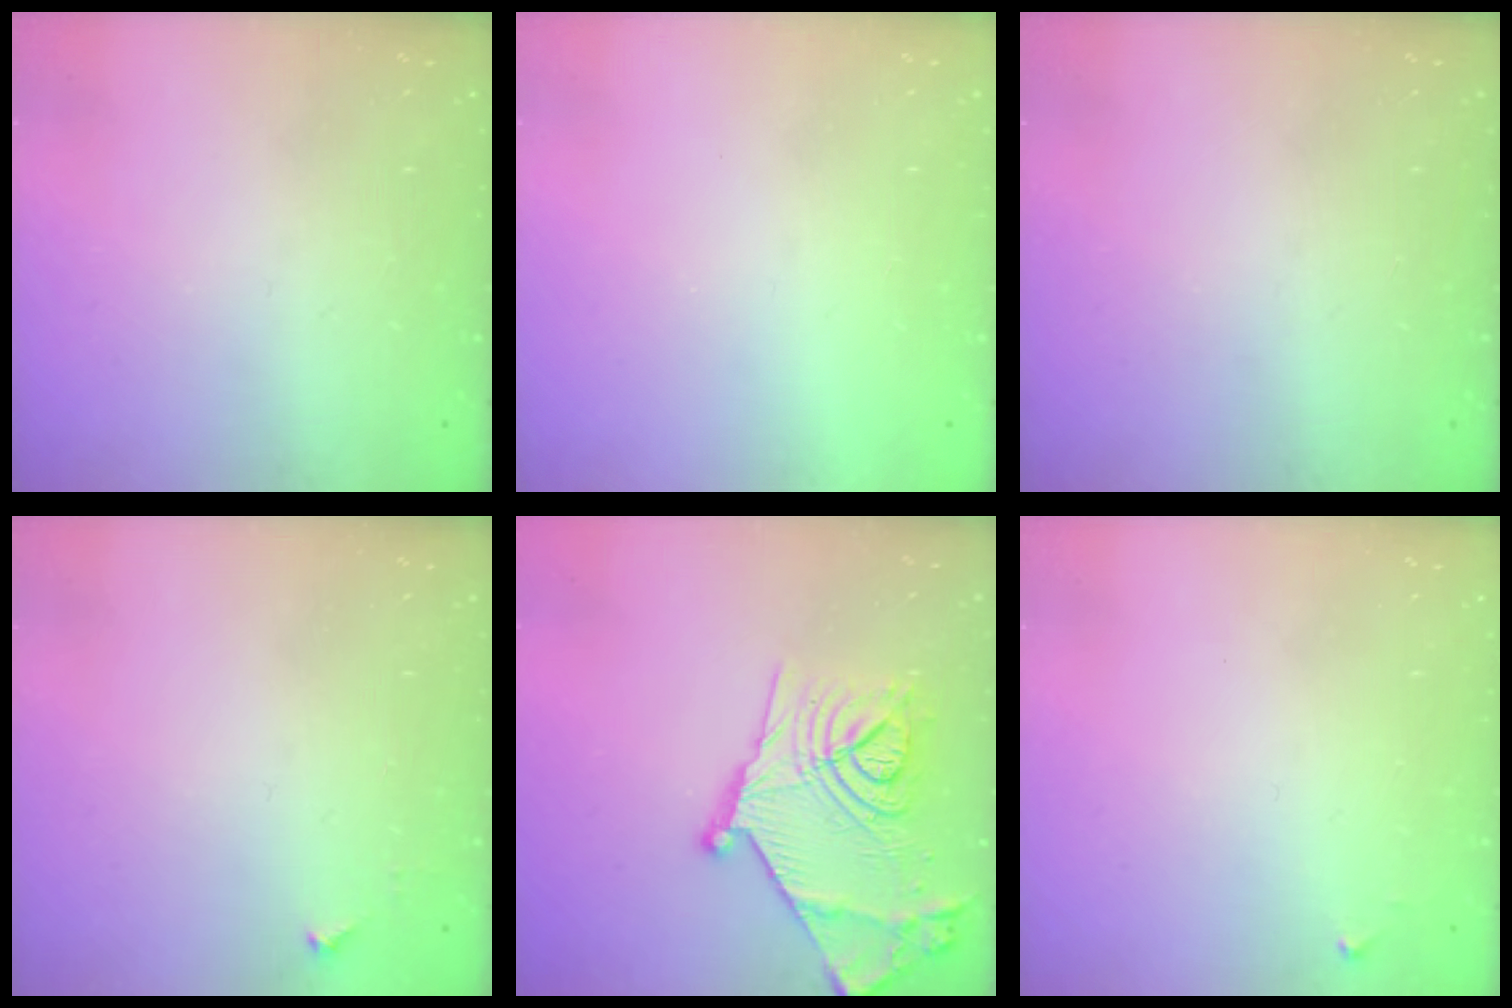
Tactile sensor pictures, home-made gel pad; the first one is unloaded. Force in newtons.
{"total": 1.5, "press": 1.5, "slide": 0.1}
{"total": 0.0}
{"total": 3.4, "press": 3.4, "slide": 0.4}
{"total": 22.3, "press": 22.3, "slide": 1.1}
{"total": 3.9, "press": 3.9, "slide": 0.6}